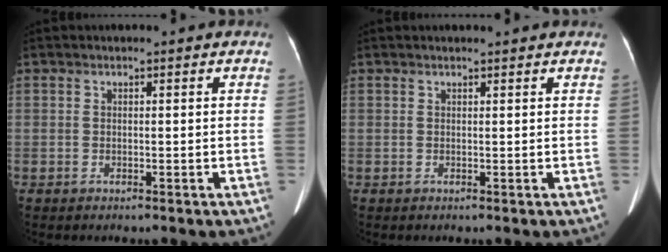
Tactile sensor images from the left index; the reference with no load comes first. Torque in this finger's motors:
{"motor_torque": [-0.47, 0.23, -0.33, -0.06]}